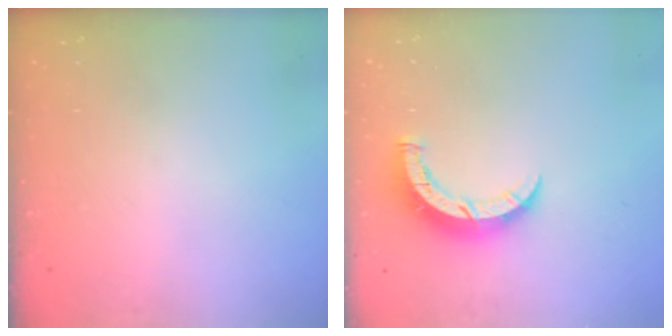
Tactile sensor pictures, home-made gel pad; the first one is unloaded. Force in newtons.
{"total": 9.0, "press": 9.0, "slide": 0.7}